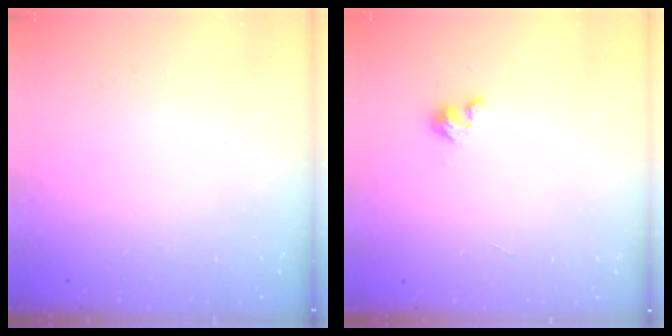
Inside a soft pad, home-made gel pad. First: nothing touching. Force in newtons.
{"total": 2.9, "press": 2.9, "slide": 0.3}